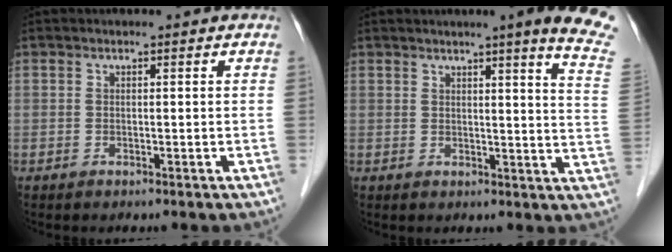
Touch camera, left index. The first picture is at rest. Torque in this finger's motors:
{"motor_torque": [0.23, -0.54, 0.46, 0.06]}